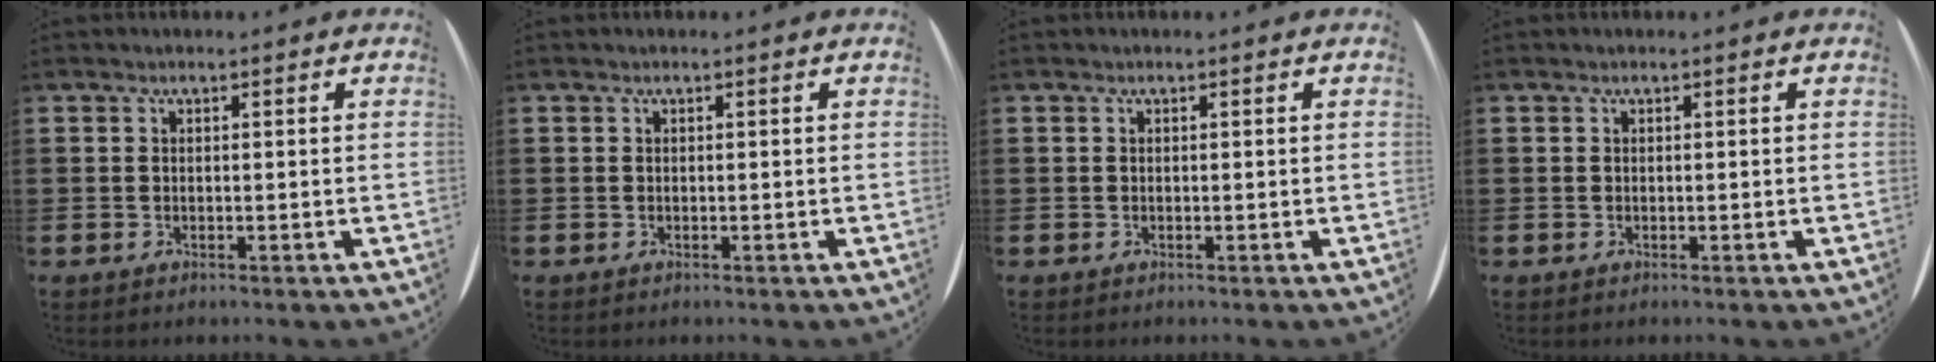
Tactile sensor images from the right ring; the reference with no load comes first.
{"total": 0.0}
{"total": 0.0}
{"total": 0.0}